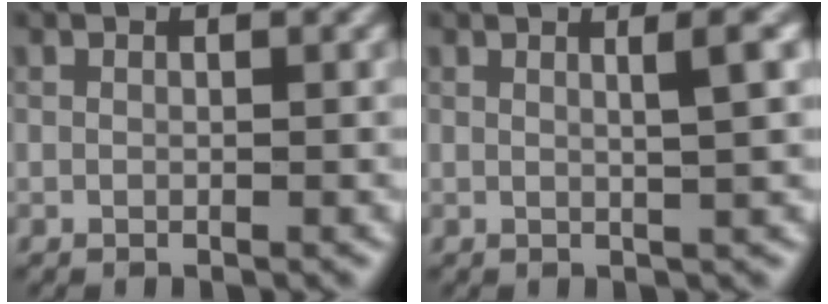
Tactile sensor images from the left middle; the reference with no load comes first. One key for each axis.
{"total": 2.9, "fx": 0.9, "fy": 0.7, "fz": 2.7, "tx": -0.030, "ty": 0.009, "tz": 0.006}